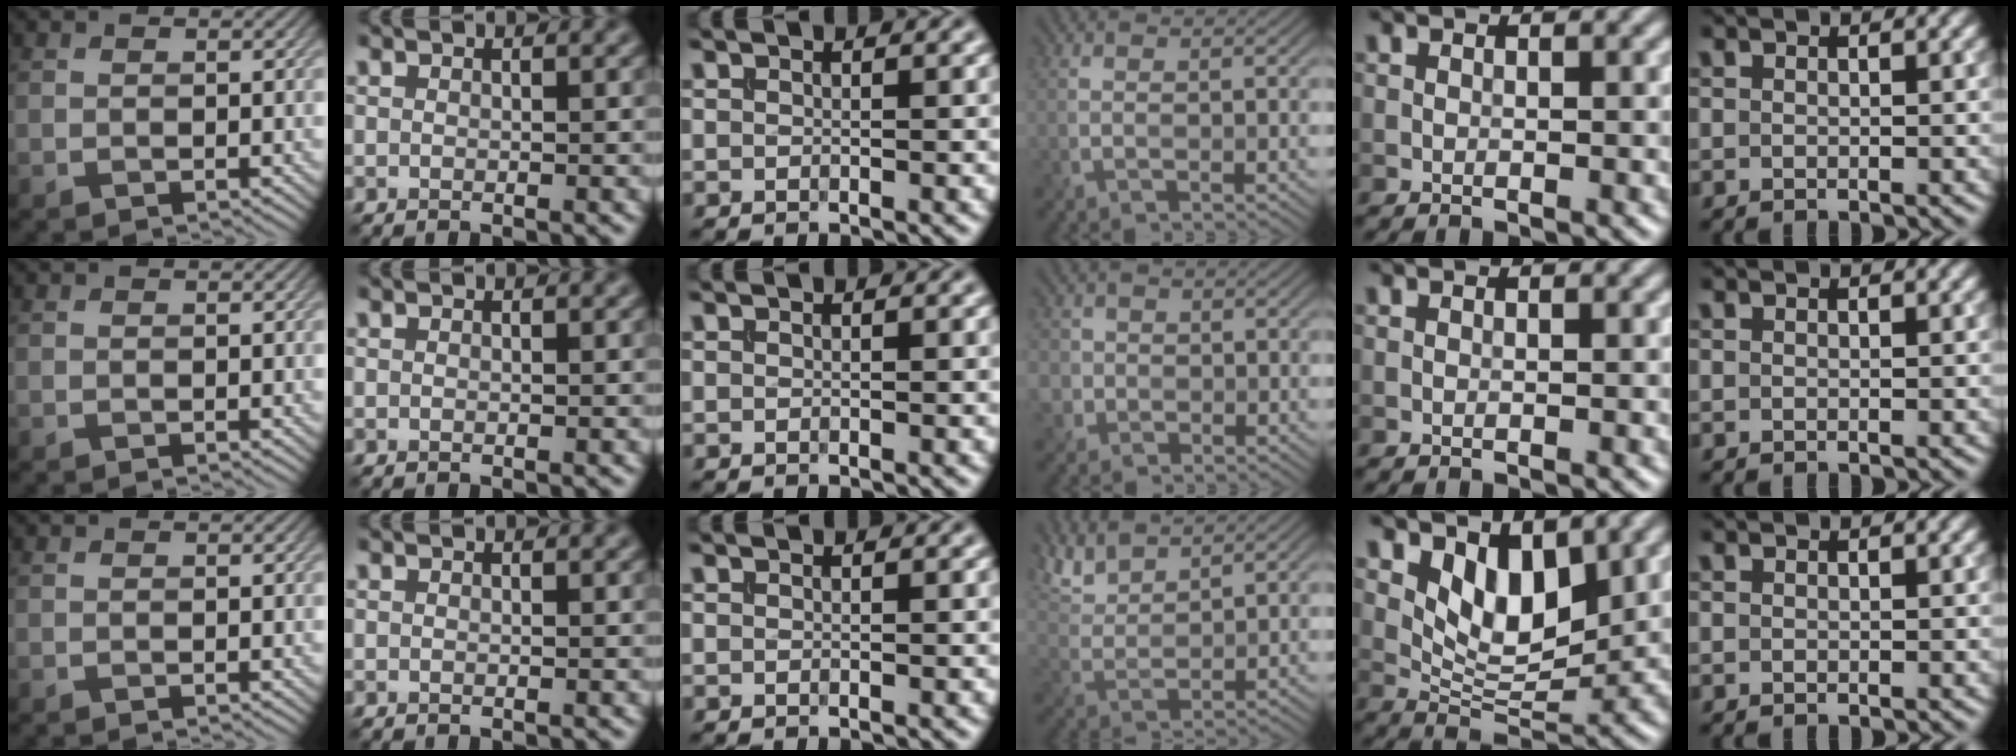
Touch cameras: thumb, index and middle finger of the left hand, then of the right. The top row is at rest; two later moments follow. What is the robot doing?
{"motion": "extract", "object": "file holder"}